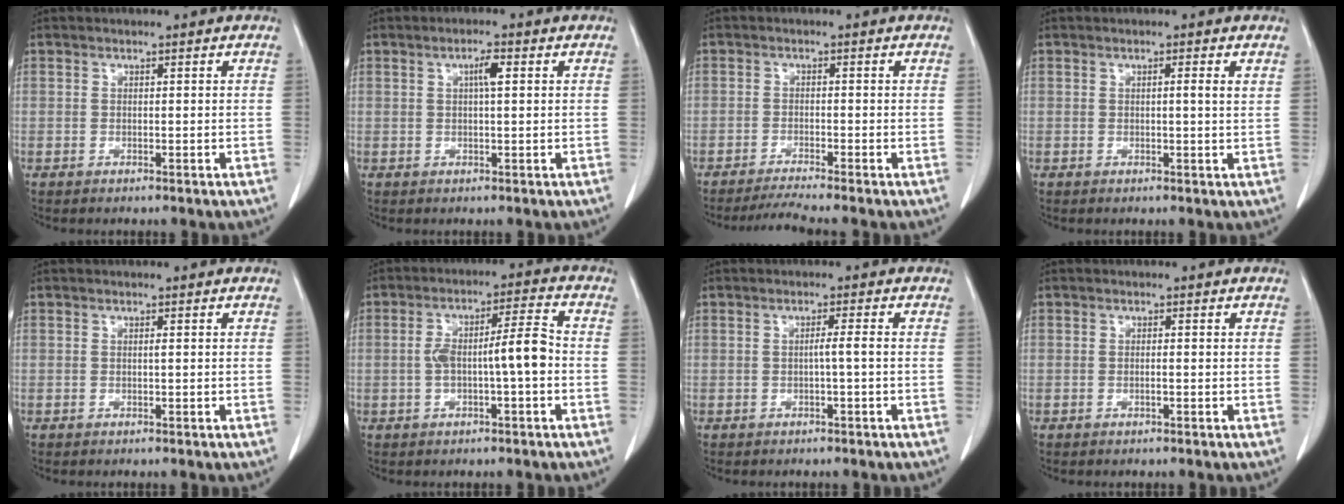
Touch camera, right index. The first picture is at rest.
{"total": 2.4, "force": [0.7, 0.2, 2.3], "torque": [-0.042, 0.004, 0.011]}
{"total": 3.7, "force": [-3.2, -1.5, 1.0], "torque": [-0.025, -0.017, -0.060]}
{"total": 1.6, "force": [0.5, -0.2, 1.5], "torque": [-0.021, 0.001, 0.006]}
{"total": 0.0}
{"total": 7.7, "force": [-1.1, 0.9, 7.6], "torque": [-0.137, 0.024, -0.018]}
{"total": 1.5, "force": [-0.4, -0.4, 1.4], "torque": [-0.024, 0.002, -0.007]}
{"total": 0.7, "force": [-0.2, -0.1, 0.6], "torque": [-0.013, 0.001, -0.003]}